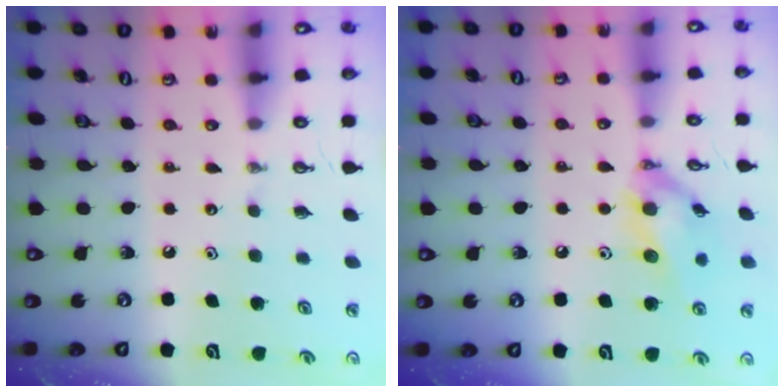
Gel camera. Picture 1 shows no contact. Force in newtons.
{"total": 13.1, "press": 13.0, "slide": 1.7}